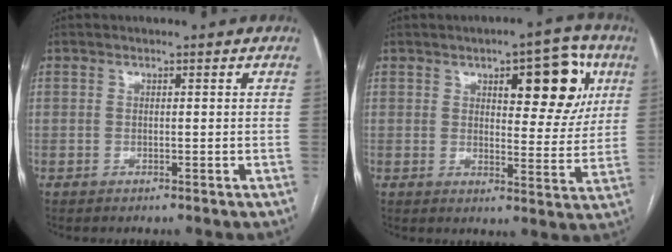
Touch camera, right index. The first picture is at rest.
{"total": 11.7, "force": [4.8, 4.2, 9.8], "torque": [-0.116, 0.016, 0.064]}